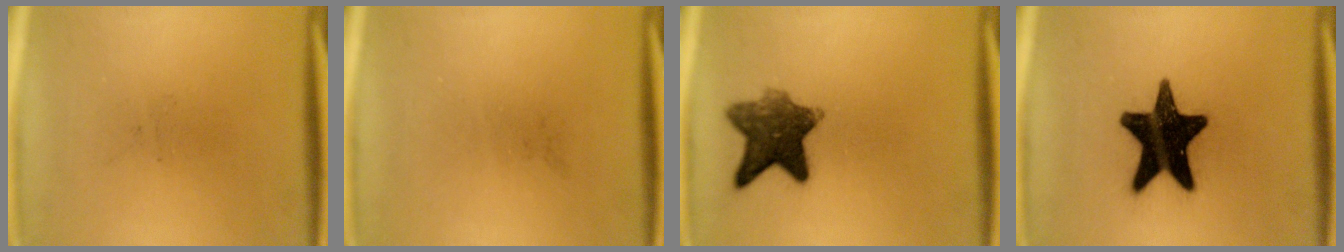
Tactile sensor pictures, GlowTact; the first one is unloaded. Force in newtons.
{"total": 0.0}
{"total": 9.1}
{"total": 18.6}